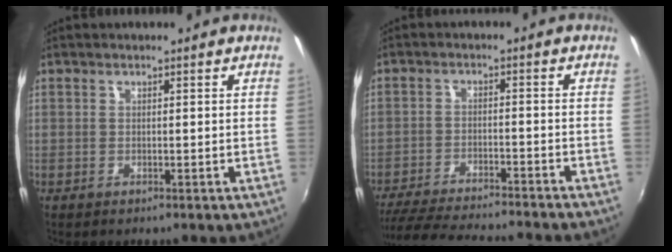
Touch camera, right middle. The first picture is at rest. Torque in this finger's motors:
{"motor_torque": [0.99, -1.15, 0.19, 0.07]}